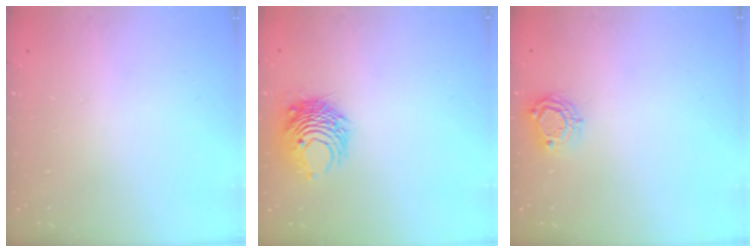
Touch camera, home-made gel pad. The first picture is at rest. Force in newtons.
{"total": 8.4, "press": 8.3, "slide": 0.7}
{"total": 6.6, "press": 6.6, "slide": 0.1}